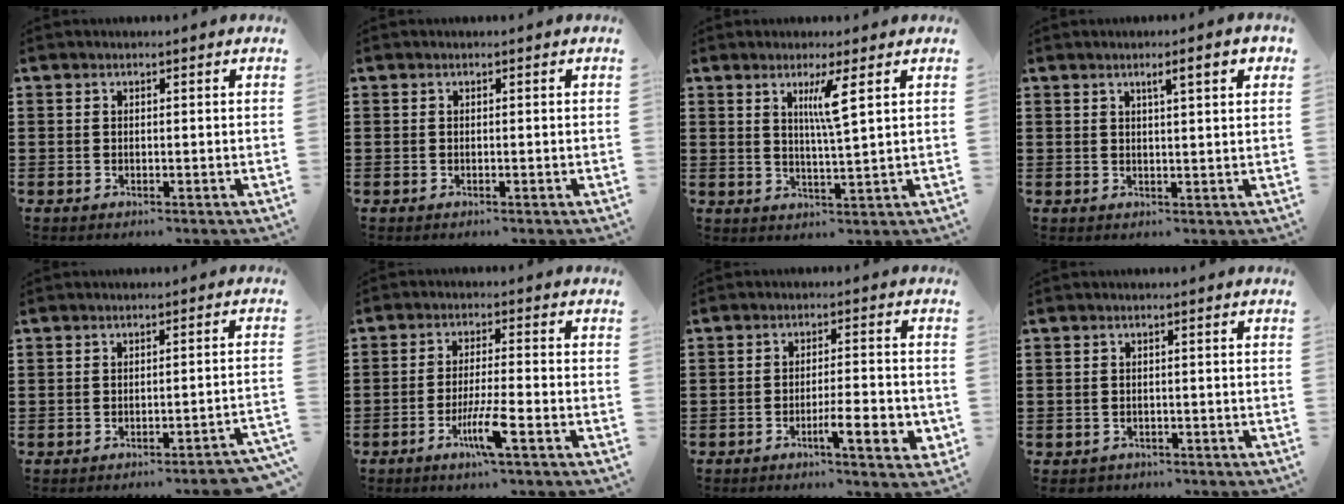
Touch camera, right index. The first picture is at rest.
{"total": 0.0}
{"total": 4.3, "force": [1.9, -0.4, 3.8], "torque": [-0.081, -0.005, 0.029]}
{"total": 3.6, "force": [1.6, 0.3, 3.2], "torque": [-0.057, -0.001, 0.023]}
{"total": 2.2, "force": [-2.0, -0.2, 0.6], "torque": [-0.014, -0.002, -0.044]}
{"total": 6.2, "force": [-3.1, 0.2, 5.4], "torque": [-0.107, -0.014, -0.057]}
{"total": 6.5, "force": [-2.7, 1.3, 5.8], "torque": [-0.090, -0.002, -0.041]}
{"total": 1.1, "force": [-0.9, 0.6, -0.1], "torque": [-0.002, 0.005, -0.022]}